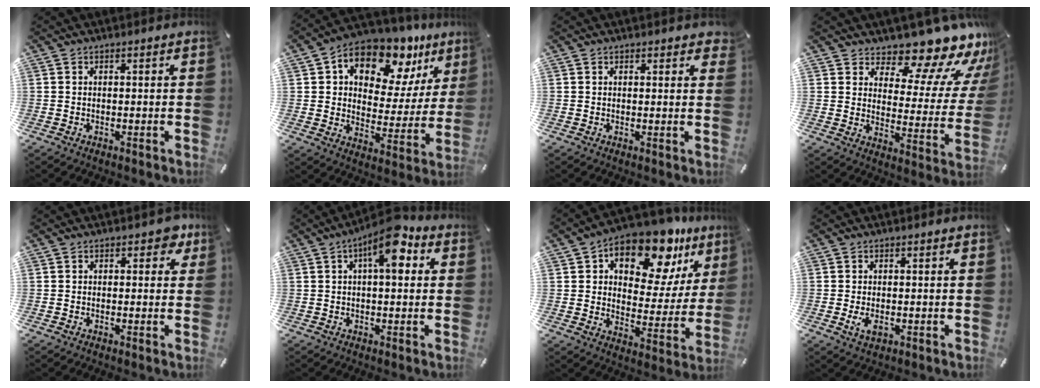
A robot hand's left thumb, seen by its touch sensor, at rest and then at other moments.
{"total": 14.2, "force": [9.2, 8.5, 6.7], "torque": [-0.106, -0.073, 0.162]}
{"total": 1.2, "force": [0.9, 0.7, 0.5], "torque": [-0.004, -0.001, 0.015]}
{"total": 14.2, "force": [12.5, 4.3, 5.0], "torque": [-0.072, -0.122, 0.203]}
{"total": 3.3, "force": [1.2, 2.1, 2.2], "torque": [-0.016, -0.002, 0.013]}
{"total": 9.7, "force": [3.8, 3.9, 8.1], "torque": [-0.120, -0.012, 0.058]}
{"total": 16.6, "force": [10.7, 8.6, 9.2], "torque": [-0.130, -0.075, 0.181]}
{"total": 2.9, "force": [-0.6, 1.7, 2.3], "torque": [-0.062, -0.007, -0.015]}